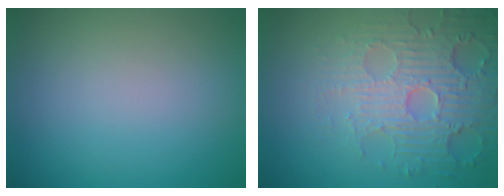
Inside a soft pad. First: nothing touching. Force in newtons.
{"total": 4.5, "press": 4.4, "slide": 0.6}